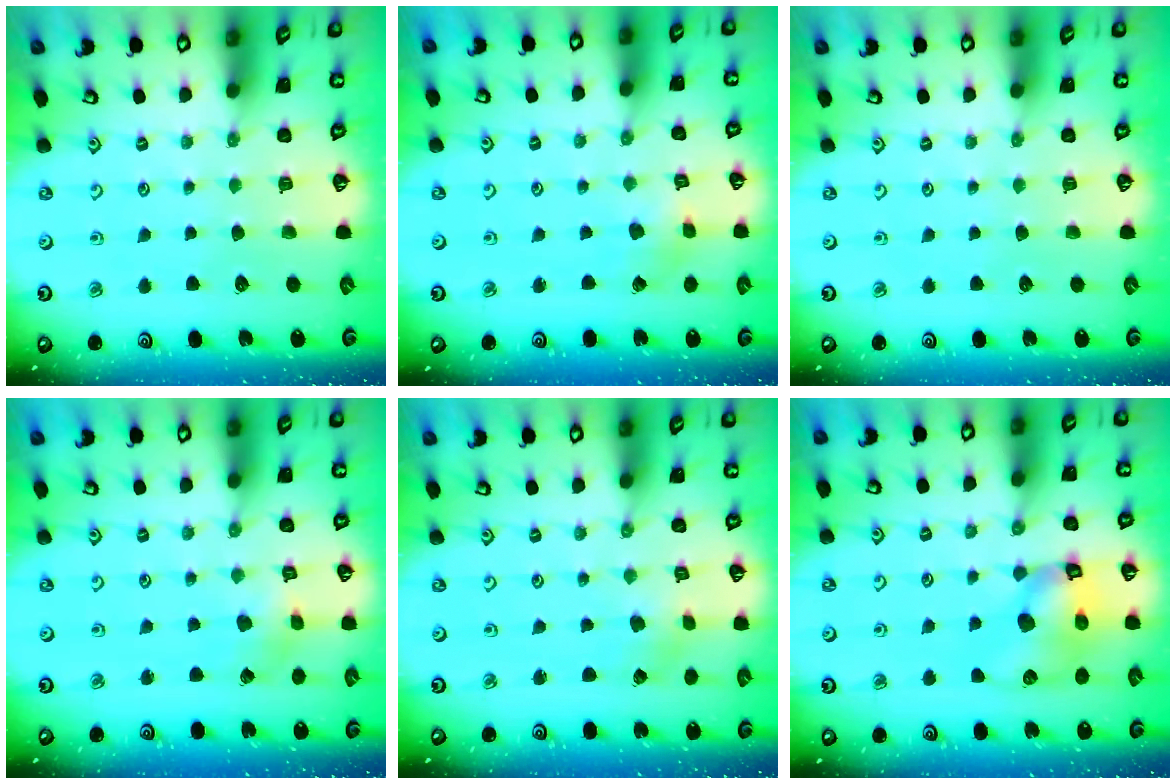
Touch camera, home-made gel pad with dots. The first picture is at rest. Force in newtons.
{"total": 1.5, "press": 1.5, "slide": 0.2}
{"total": 0.0}
{"total": 2.0, "press": 2.0, "slide": 0.3}
{"total": 0.0}
{"total": 11.6, "press": 11.5, "slide": 1.7}